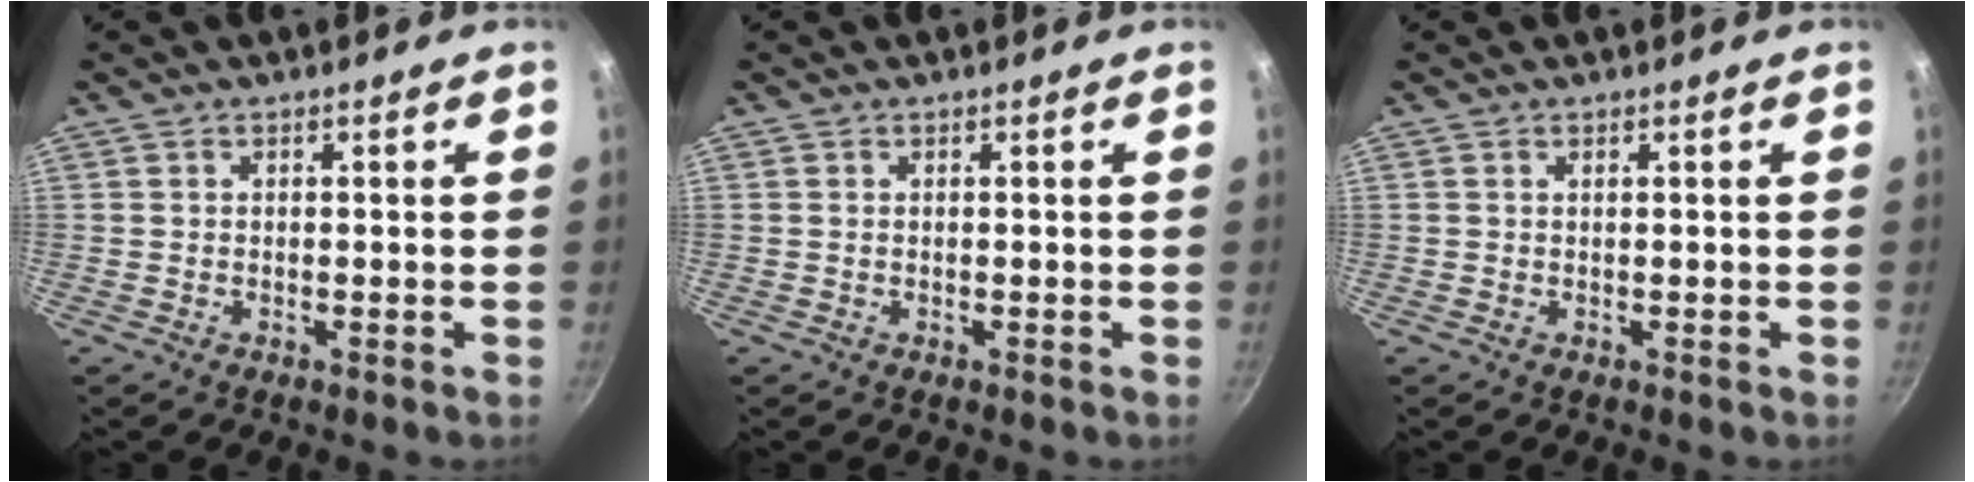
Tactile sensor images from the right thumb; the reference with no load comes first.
{"total": 0.0}
{"total": 0.0}